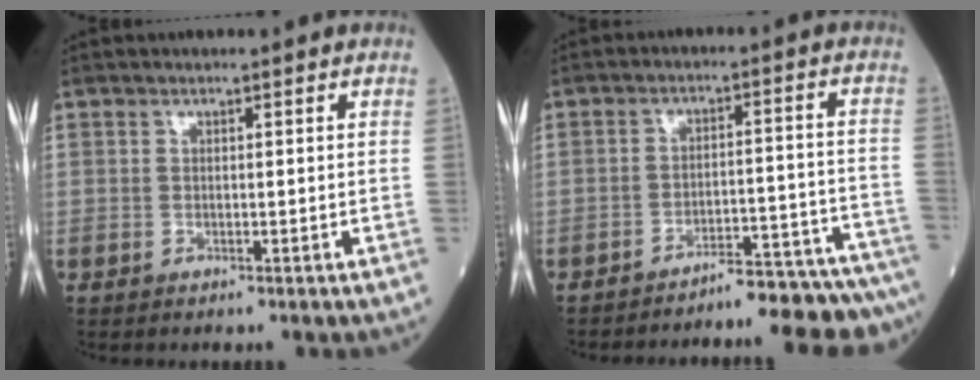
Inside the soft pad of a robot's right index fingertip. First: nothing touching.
{"total": 12.4, "force": [-11.9, -0.2, 3.5], "torque": [-0.011, 0.021, -0.152]}